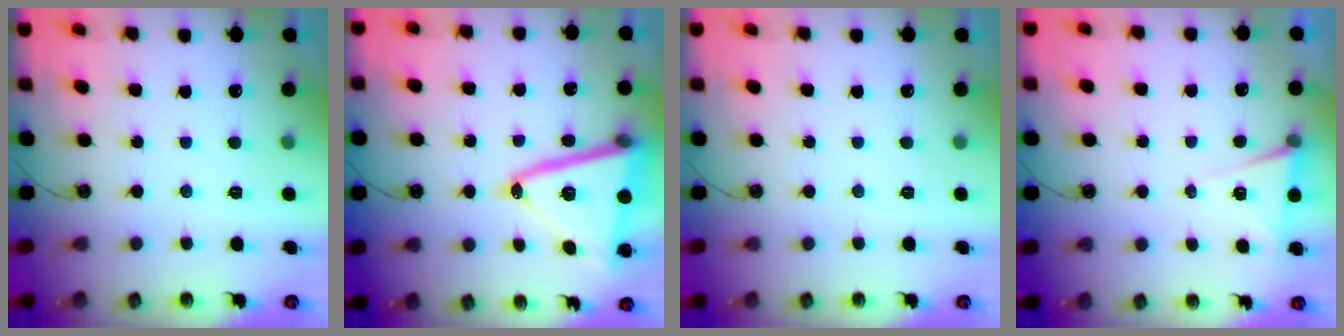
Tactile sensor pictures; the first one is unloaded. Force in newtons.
{"total": 19.1, "press": 18.9, "slide": 2.6}
{"total": 0.0}
{"total": 6.2, "press": 4.4, "slide": 4.4}